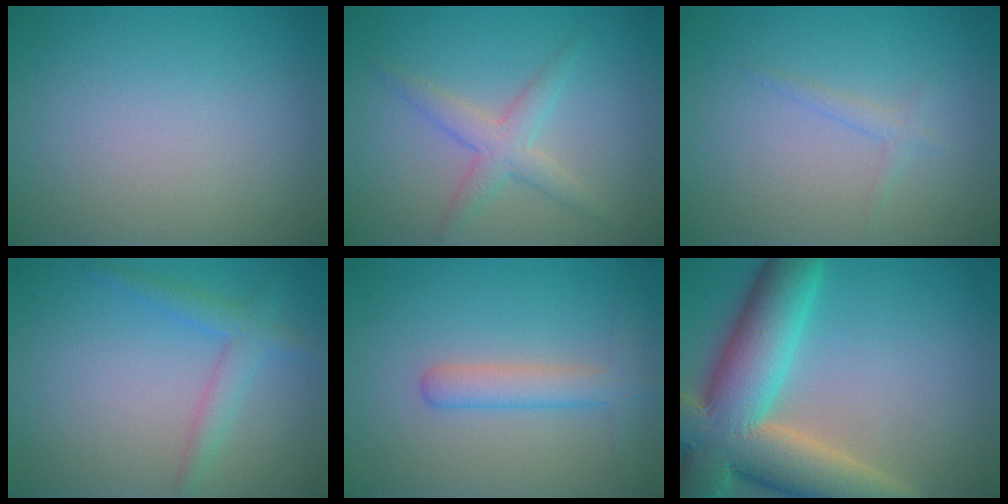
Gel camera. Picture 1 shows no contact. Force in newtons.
{"total": 2.8, "press": 2.8, "slide": 0.0}
{"total": 1.0, "press": 1.0, "slide": 0.1}
{"total": 2.5, "press": 2.5, "slide": 0.1}
{"total": 3.0, "press": 3.0, "slide": 0.0}
{"total": 13.4, "press": 13.3, "slide": 1.1}